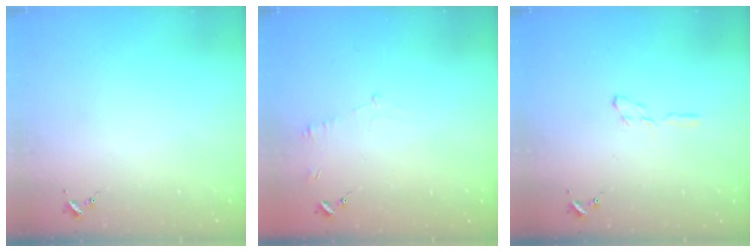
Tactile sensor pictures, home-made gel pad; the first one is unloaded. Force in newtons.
{"total": 4.5, "press": 4.2, "slide": 1.4}
{"total": 4.5, "press": 4.5, "slide": 0.5}